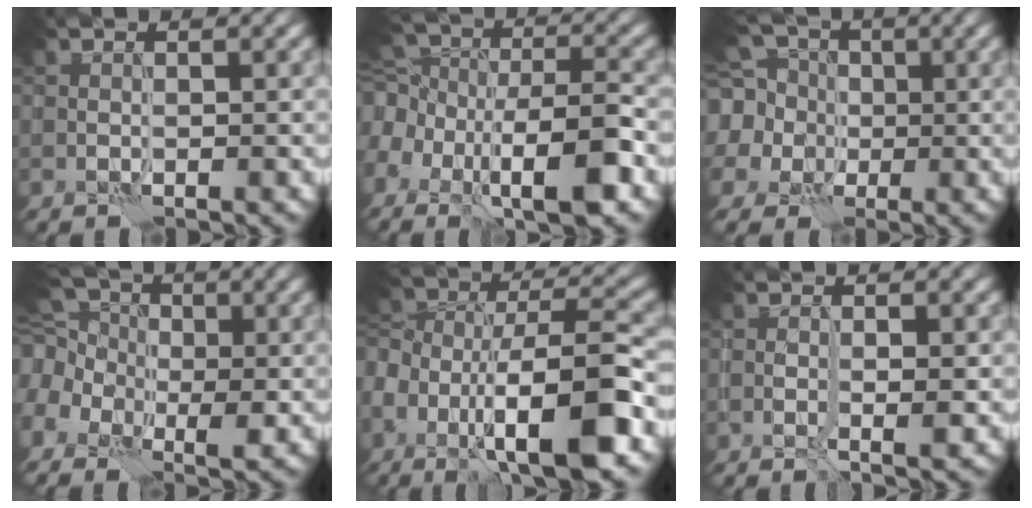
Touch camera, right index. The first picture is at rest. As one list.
[{"total": 9.0, "force": [-3.5, 4.4, 7.1], "torque": [-0.130, -0.010, -0.059]}, {"total": 9.9, "force": [2.5, 8.8, 3.9], "torque": [-0.099, 0.017, 0.013]}, {"total": 7.1, "force": [-0.6, 5.6, 4.3], "torque": [-0.097, 0.001, -0.023]}, {"total": 11.4, "force": [-4.8, 4.1, 9.5], "torque": [-0.167, 0.002, -0.084]}, {"total": 1.6, "force": [0.1, 0.3, 1.6], "torque": [-0.029, -0.005, 0.003]}]